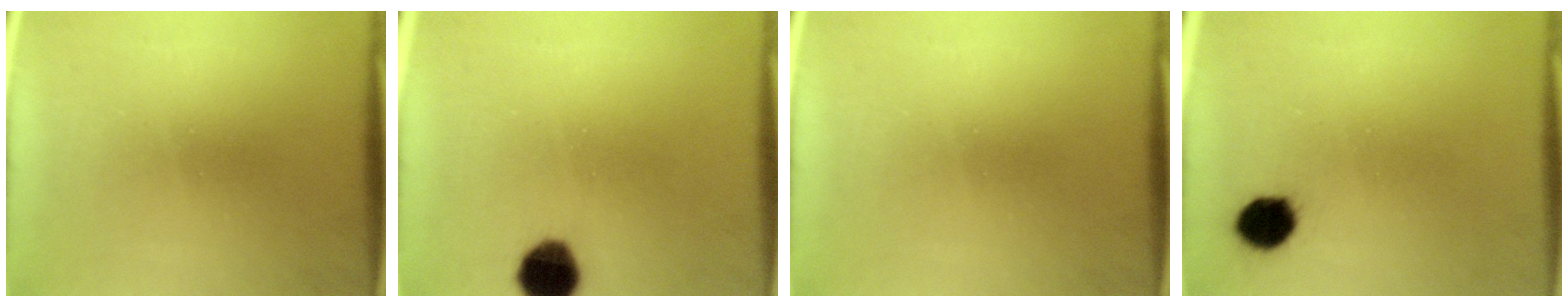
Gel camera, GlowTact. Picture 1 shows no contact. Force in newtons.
{"total": 8.6}
{"total": 0.0}
{"total": 6.1}